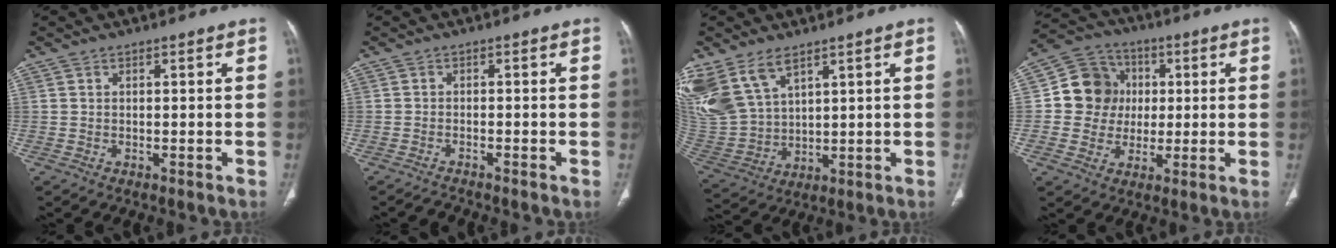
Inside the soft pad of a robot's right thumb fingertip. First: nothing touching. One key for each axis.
{"total": 1.6, "fx": -1.6, "fy": -0.2, "fz": 0.1, "tx": -0.010, "ty": -0.001, "tz": -0.029}
{"total": 15.6, "fx": 8.9, "fy": 8.9, "fz": 9.3, "tx": -0.211, "ty": -0.024, "tz": 0.199}
{"total": 11.3, "fx": 1.0, "fy": 10.5, "fz": 4.1, "tx": -0.034, "ty": 0.013, "tz": 0.012}